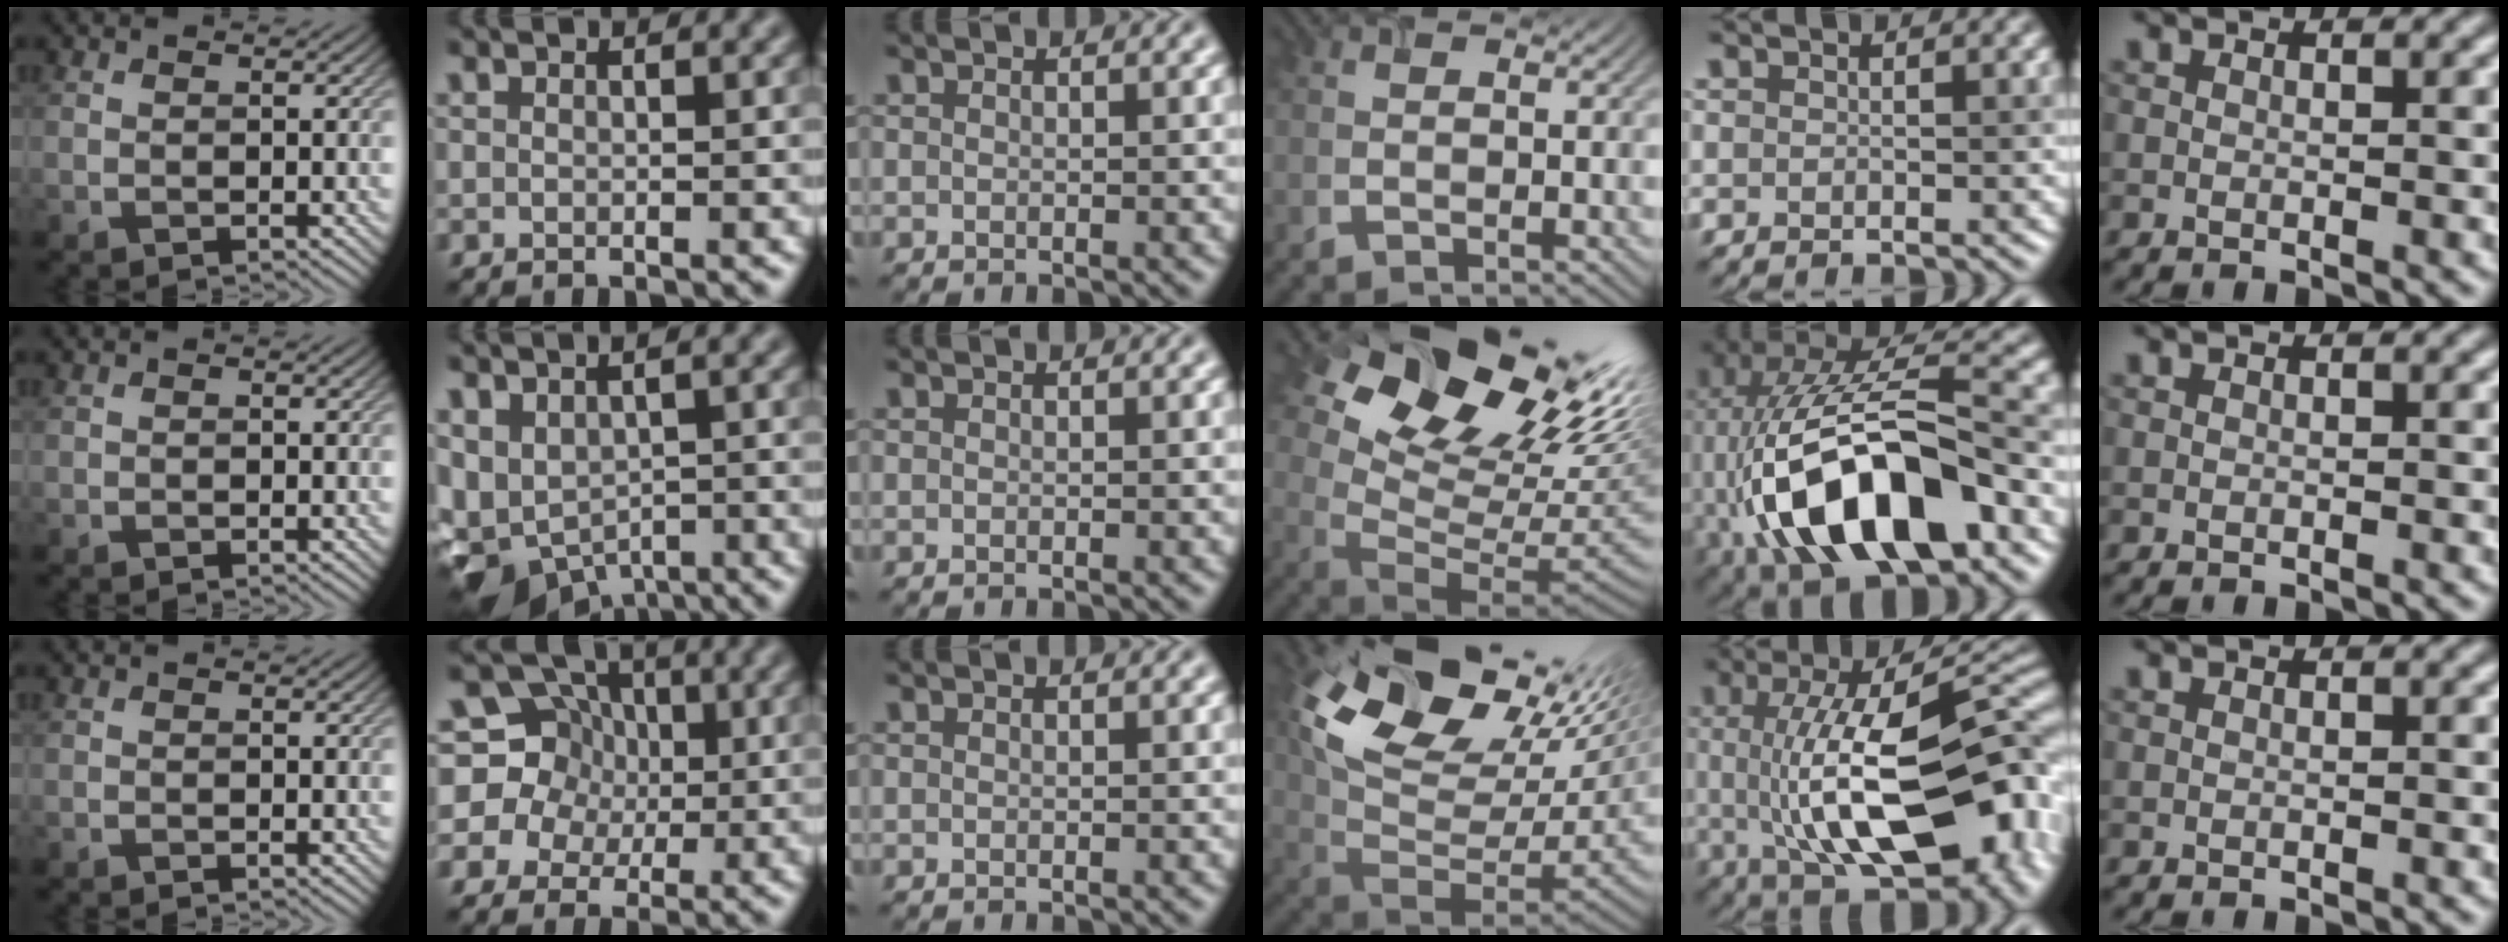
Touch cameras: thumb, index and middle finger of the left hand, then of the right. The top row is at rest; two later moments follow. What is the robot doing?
{"motion": "extract", "object": "airpods case & airpods"}